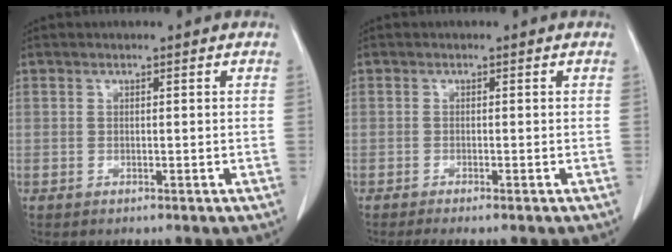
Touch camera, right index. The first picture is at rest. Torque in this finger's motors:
{"motor_torque": [-0.07, -0.03, -0.03, 0.00]}